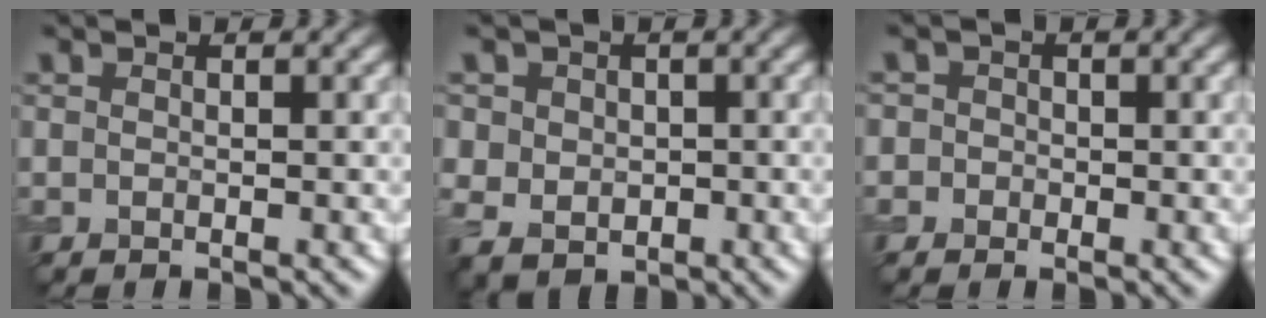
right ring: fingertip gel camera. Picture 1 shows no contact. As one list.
[{"total": 4.4, "force": [0.7, 4.0, 1.5], "torque": [-0.032, 0.009, 0.005]}, {"total": 1.7, "force": [0.0, 1.7, 0.3], "torque": [0.019, 0.009, -0.024]}]